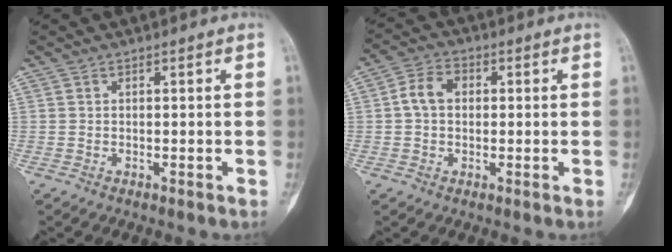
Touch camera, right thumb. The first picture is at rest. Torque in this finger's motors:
{"motor_torque": [0.14, 0.13, 0.28, -0.28, 0.05]}